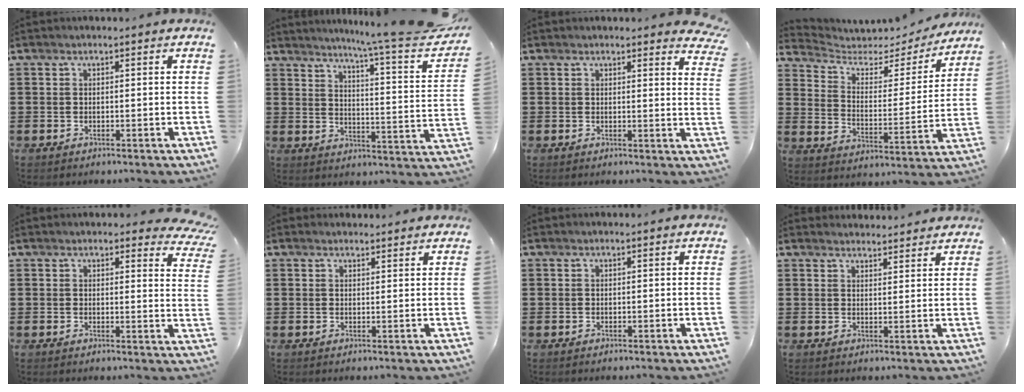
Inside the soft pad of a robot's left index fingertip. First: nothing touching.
{"total": 7.1, "force": [6.0, -1.0, 3.6], "torque": [-0.073, -0.058, 0.089]}
{"total": 2.1, "force": [2.0, 0.2, 0.5], "torque": [-0.002, -0.010, 0.036]}
{"total": 3.8, "force": [3.0, 2.0, 1.1], "torque": [-0.045, -0.022, 0.046]}
{"total": 3.0, "force": [2.8, 0.5, 0.9], "torque": [-0.014, -0.015, 0.049]}
{"total": 1.3, "force": [1.3, 0.3, 0.0], "torque": [-0.004, 0.001, 0.025]}
{"total": 0.0}
{"total": 2.5, "force": [2.5, 0.2, -0.2], "torque": [-0.004, -0.007, 0.048]}